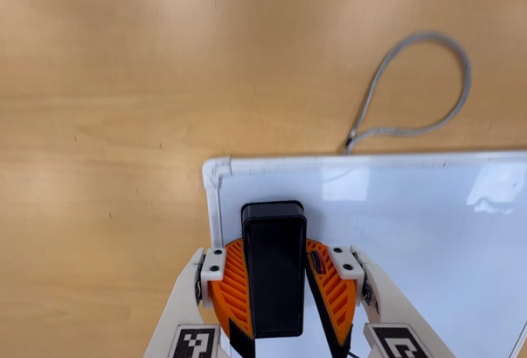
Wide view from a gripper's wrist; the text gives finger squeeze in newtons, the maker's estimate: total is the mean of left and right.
{"total": 10.9, "left": 11.7, "right": 10.0}